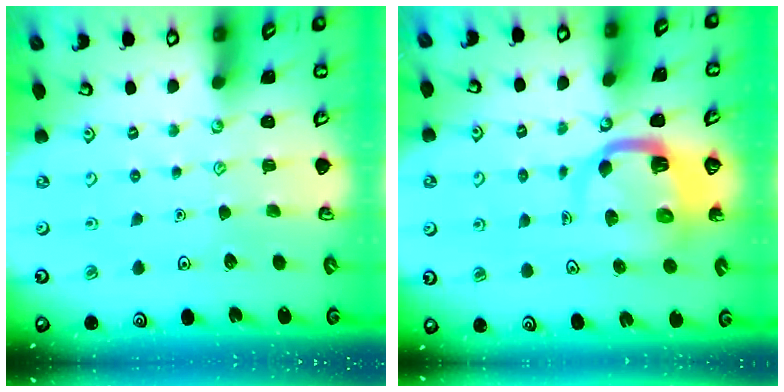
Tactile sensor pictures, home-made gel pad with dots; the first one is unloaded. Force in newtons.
{"total": 7.1, "press": 7.0, "slide": 1.0}